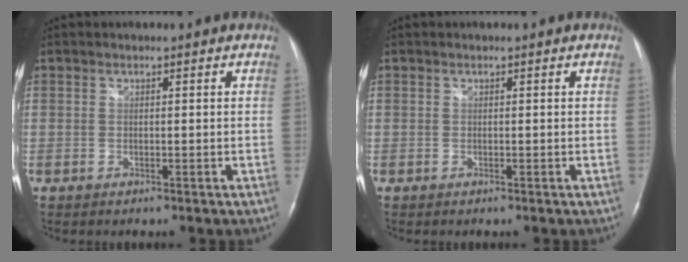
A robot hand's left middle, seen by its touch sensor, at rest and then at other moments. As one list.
[{"total": 0.0}]